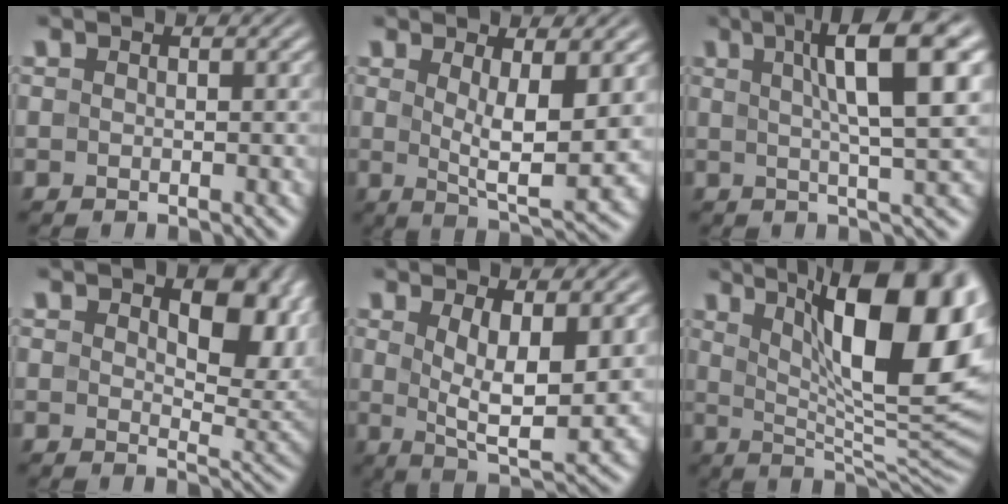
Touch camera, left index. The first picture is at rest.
{"total": 6.1, "force": [1.2, 1.5, 5.8], "torque": [-0.094, -0.016, 0.025]}
{"total": 9.7, "force": [3.2, 2.1, 8.9], "torque": [-0.110, 0.018, 0.043]}
{"total": 8.0, "force": [2.3, 4.2, 6.4], "torque": [-0.092, -0.007, 0.039]}
{"total": 6.8, "force": [1.4, 2.4, 6.2], "torque": [-0.111, -0.014, 0.029]}
{"total": 15.4, "force": [5.2, 5.0, 13.6], "torque": [-0.184, -0.001, 0.086]}